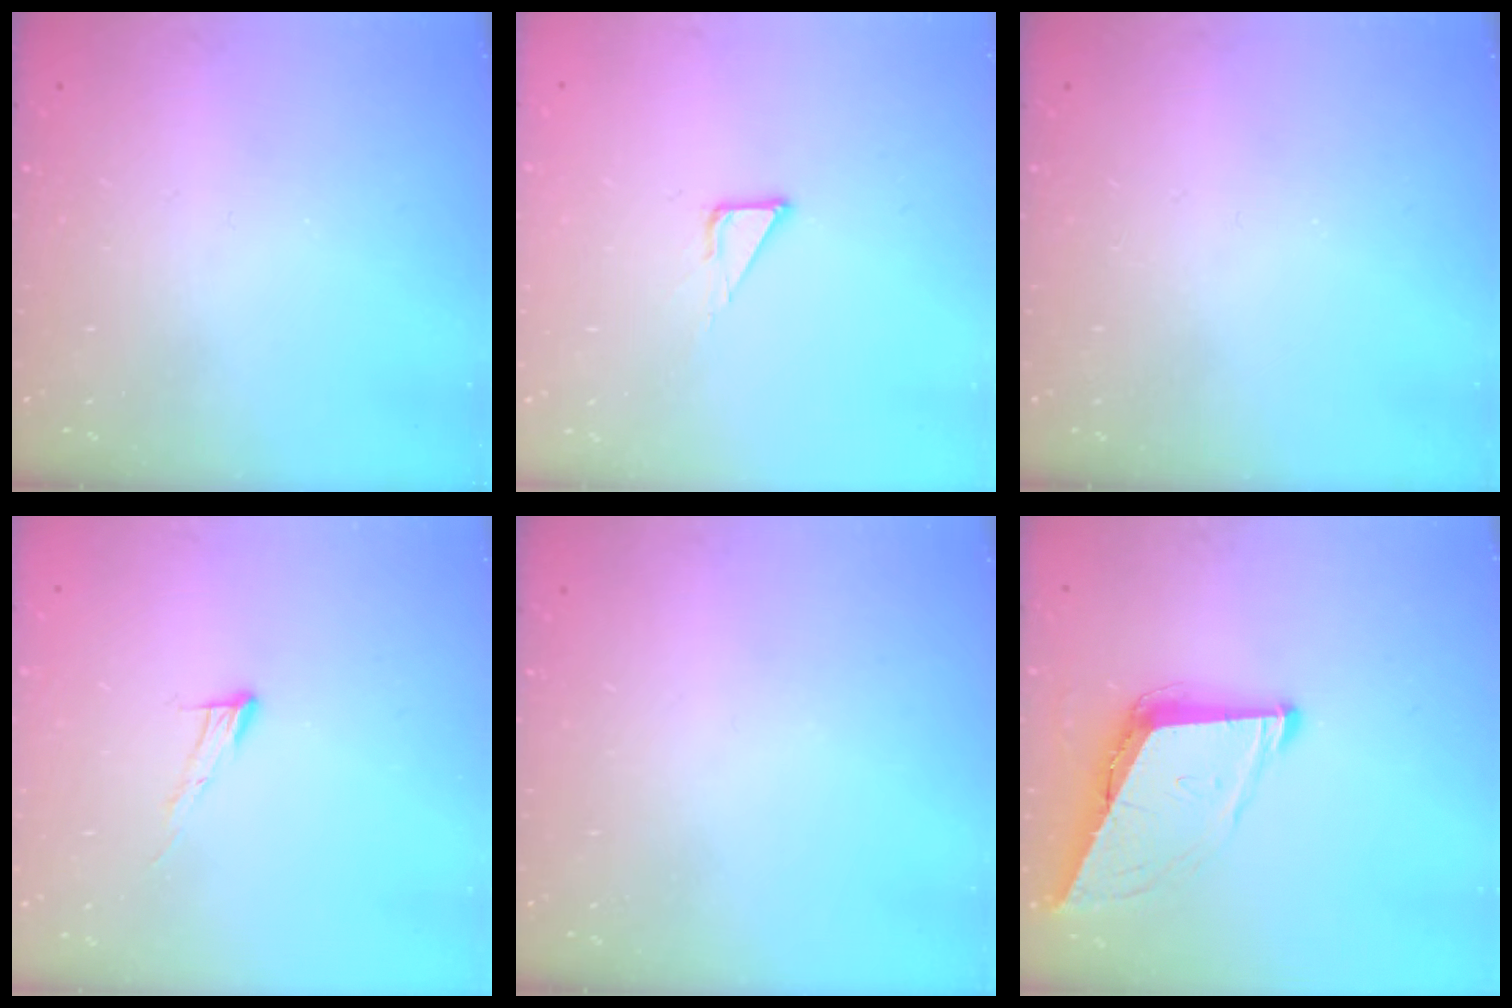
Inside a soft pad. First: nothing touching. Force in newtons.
{"total": 1.9, "press": 1.9, "slide": 0.1}
{"total": 0.0}
{"total": 6.4, "press": 6.4, "slide": 0.4}
{"total": 0.0}
{"total": 9.3, "press": 8.7, "slide": 3.2}